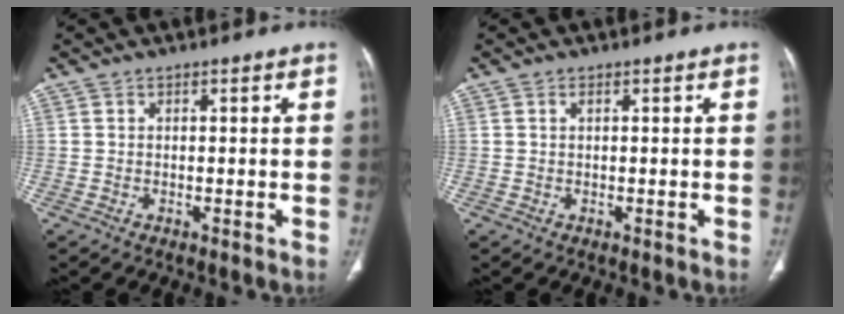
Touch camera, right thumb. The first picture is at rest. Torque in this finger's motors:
{"motor_torque": [1.27, 1.77, 0.11, -0.24, -0.02]}